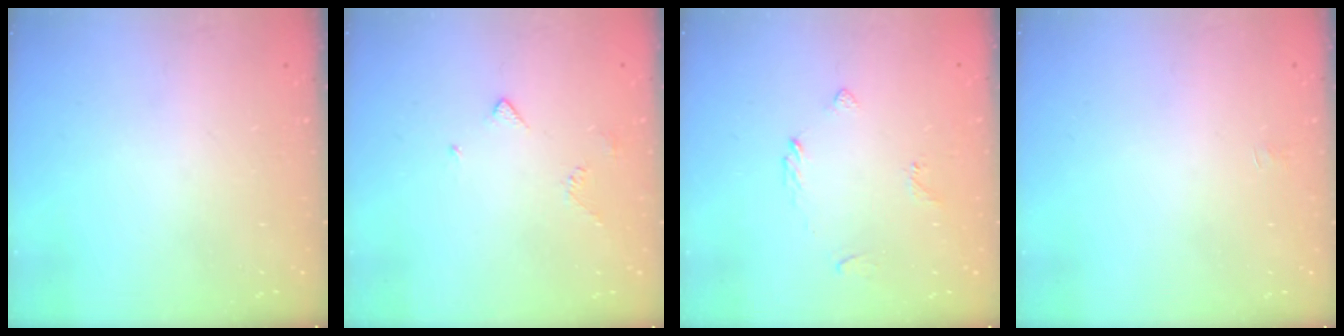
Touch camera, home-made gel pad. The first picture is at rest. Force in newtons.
{"total": 3.7, "press": 3.6, "slide": 0.7}
{"total": 3.2, "press": 3.1, "slide": 0.9}
{"total": 1.3, "press": 1.2, "slide": 0.2}